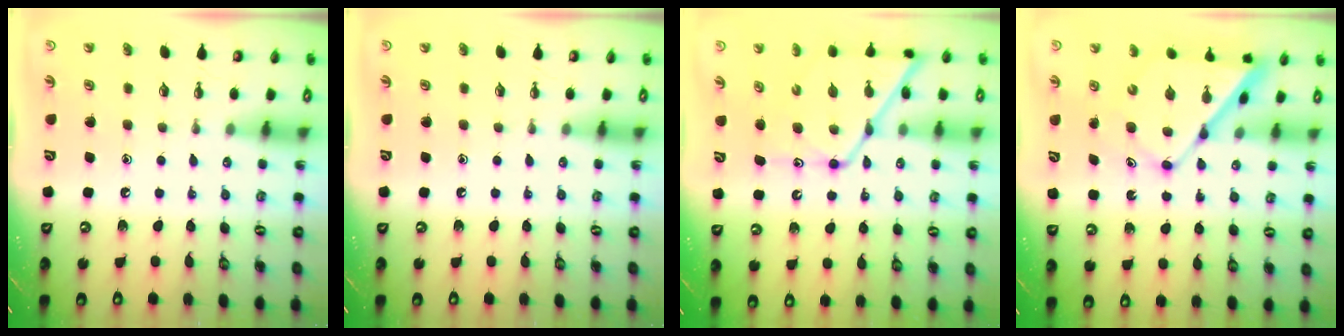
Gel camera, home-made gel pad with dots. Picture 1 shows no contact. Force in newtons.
{"total": 0.0}
{"total": 14.8, "press": 14.8, "slide": 1.1}
{"total": 11.8, "press": 11.7, "slide": 1.1}